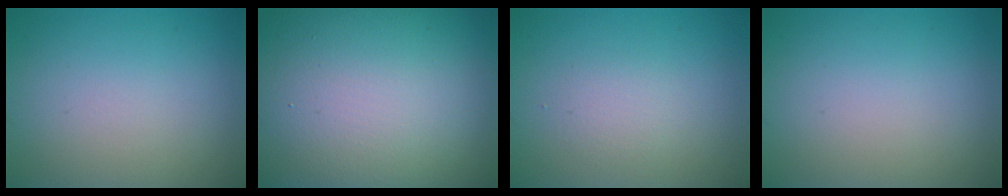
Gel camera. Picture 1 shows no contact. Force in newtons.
{"total": 23.4, "press": 23.3, "slide": 1.2}
{"total": 1.4, "press": 1.4, "slide": 0.1}
{"total": 0.0}